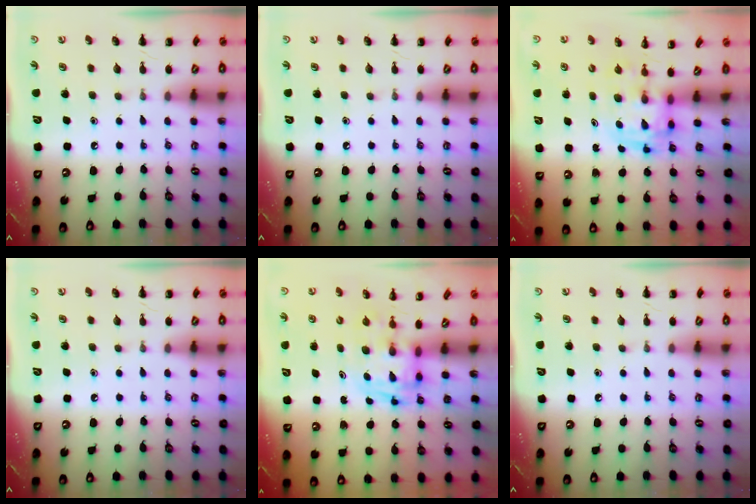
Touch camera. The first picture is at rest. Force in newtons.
{"total": 0.0}
{"total": 3.0, "press": 3.0, "slide": 0.5}
{"total": 0.0}
{"total": 2.8, "press": 2.8, "slide": 0.5}
{"total": 0.0}